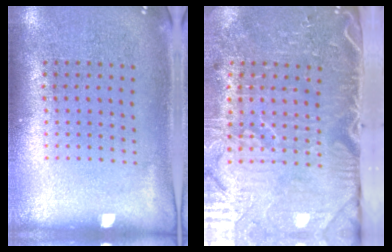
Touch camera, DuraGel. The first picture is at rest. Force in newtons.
{"total": 5.3, "press": 4.3, "slide": 3.0}